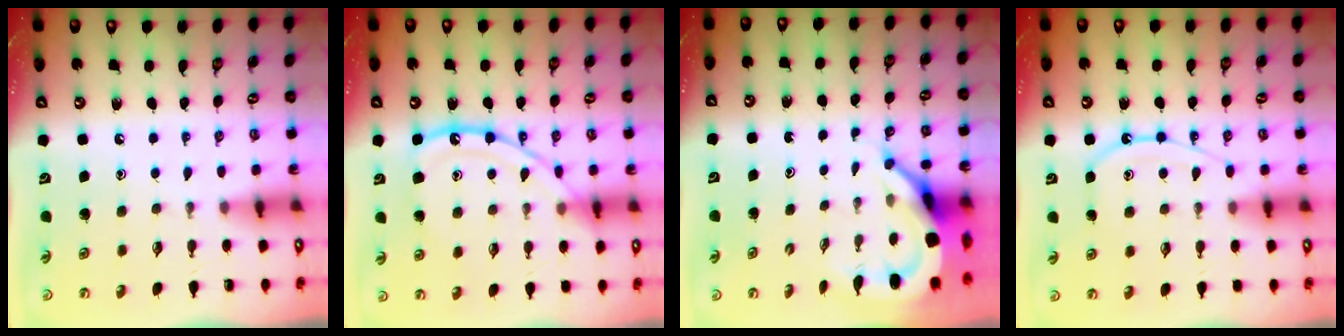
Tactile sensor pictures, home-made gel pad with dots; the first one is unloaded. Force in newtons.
{"total": 13.9, "press": 13.9, "slide": 1.2}
{"total": 7.3, "press": 7.3, "slide": 1.0}
{"total": 10.6, "press": 10.5, "slide": 1.1}